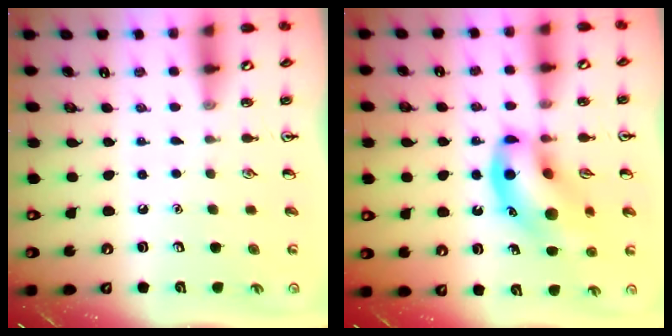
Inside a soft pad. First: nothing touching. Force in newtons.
{"total": 15.8, "press": 15.6, "slide": 2.6}